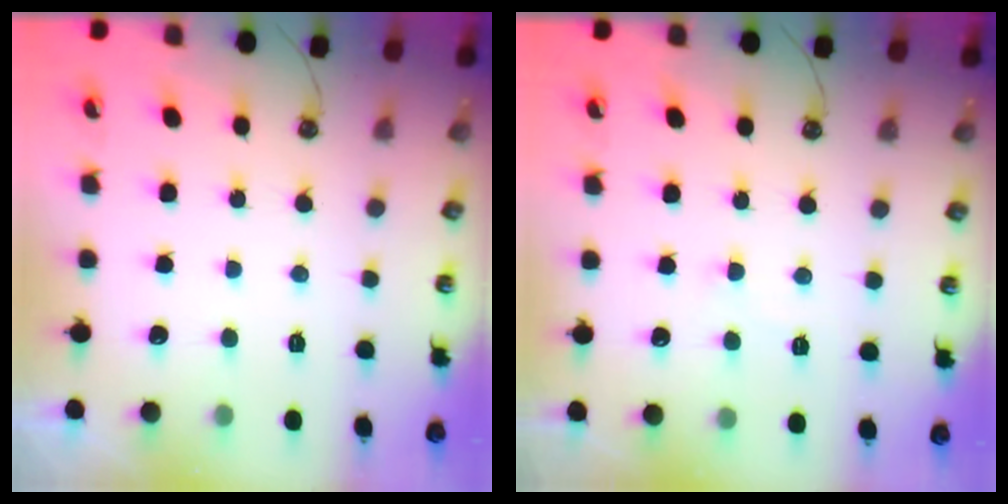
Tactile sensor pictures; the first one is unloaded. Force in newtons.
{"total": 1.7, "press": 1.6, "slide": 0.5}